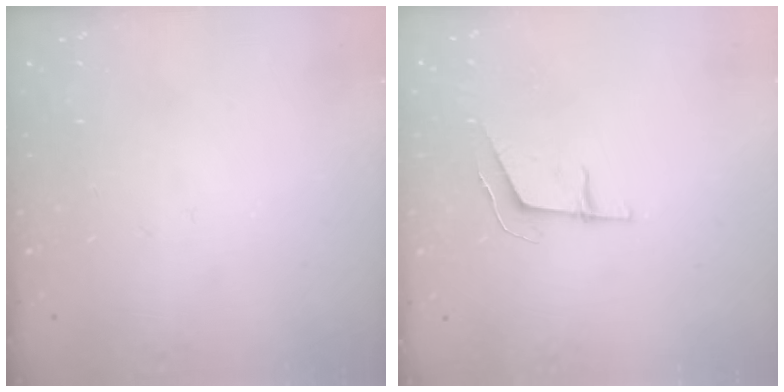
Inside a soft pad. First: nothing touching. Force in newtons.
{"total": 6.1, "press": 6.1, "slide": 0.0}